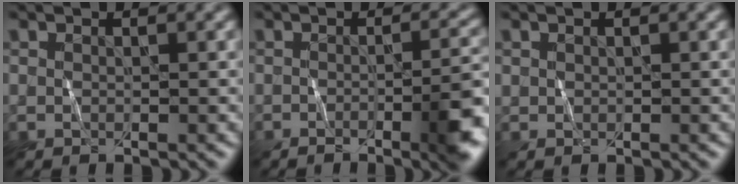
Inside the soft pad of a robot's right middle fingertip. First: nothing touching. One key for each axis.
{"total": 5.2, "fx": -2.2, "fy": 1.3, "fz": 4.5, "tx": -0.049, "ty": 0.003, "tz": -0.036}
{"total": 0.0}